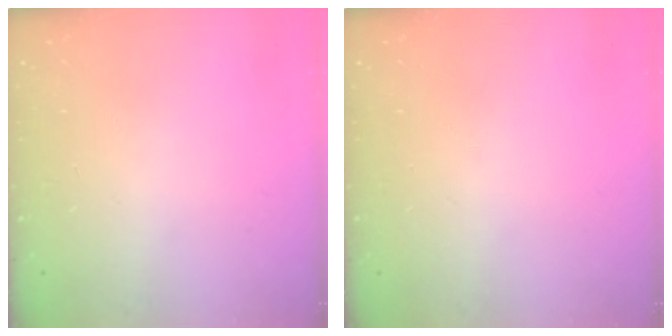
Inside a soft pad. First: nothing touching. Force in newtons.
{"total": 0.0}